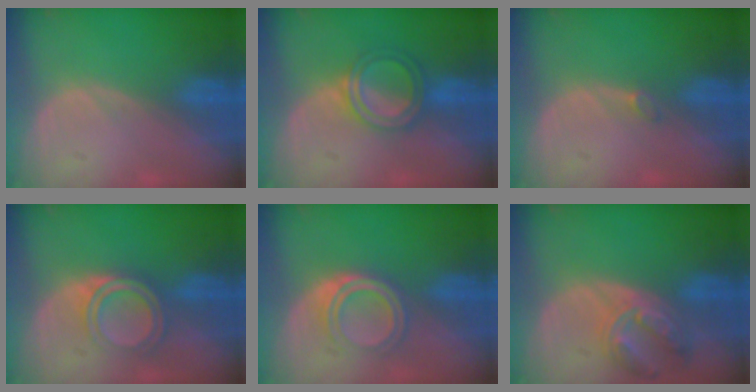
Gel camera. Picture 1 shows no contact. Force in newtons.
{"total": 4.9, "press": 4.9, "slide": 0.3}
{"total": 0.9, "press": 0.9, "slide": 0.3}
{"total": 5.3, "press": 4.9, "slide": 1.9}
{"total": 5.1, "press": 4.5, "slide": 2.4}
{"total": 7.6, "press": 6.7, "slide": 3.7}